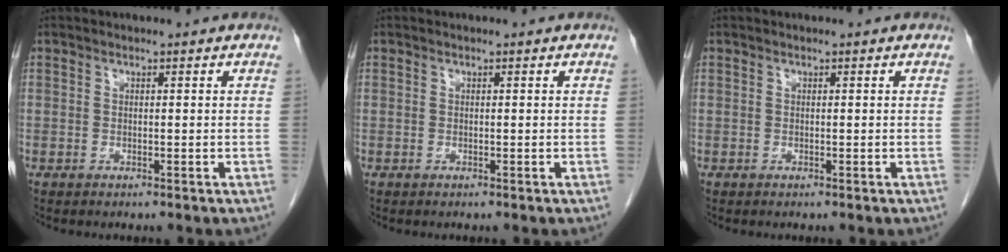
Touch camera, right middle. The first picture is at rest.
{"total": 0.0}
{"total": 0.0}